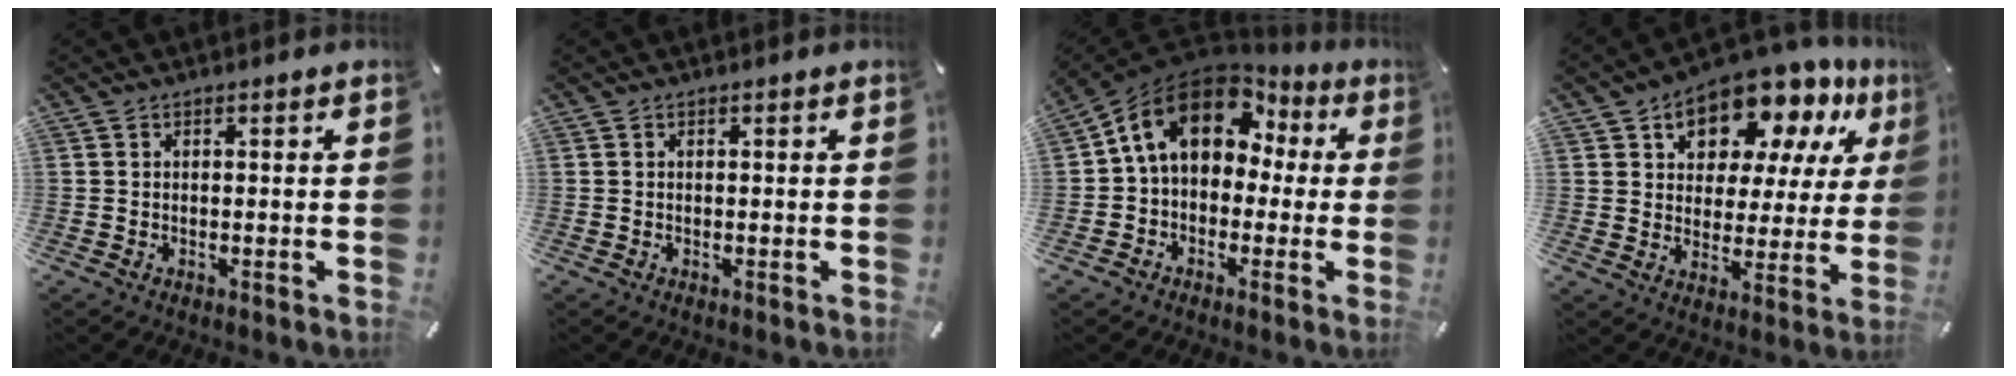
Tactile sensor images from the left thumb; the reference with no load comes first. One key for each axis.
{"total": 0.0}
{"total": 13.5, "fx": 4.2, "fy": 10.1, "fz": 8.0, "tx": -0.155, "ty": -0.002, "tz": 0.075}
{"total": 12.7, "fx": 9.2, "fy": 7.5, "fz": 4.8, "tx": -0.082, "ty": -0.075, "tz": 0.162}